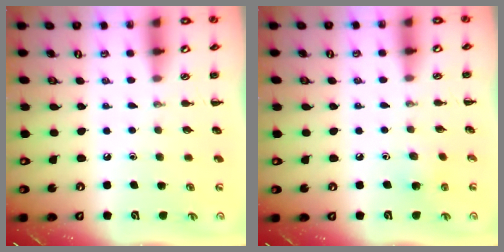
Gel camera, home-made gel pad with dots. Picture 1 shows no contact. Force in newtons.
{"total": 4.9, "press": 4.6, "slide": 1.4}